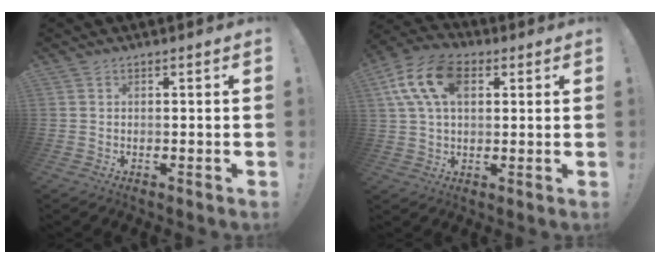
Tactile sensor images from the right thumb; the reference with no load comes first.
{"total": 15.6, "force": [5.1, 9.7, 11.0], "torque": [-0.204, -0.003, 0.093]}